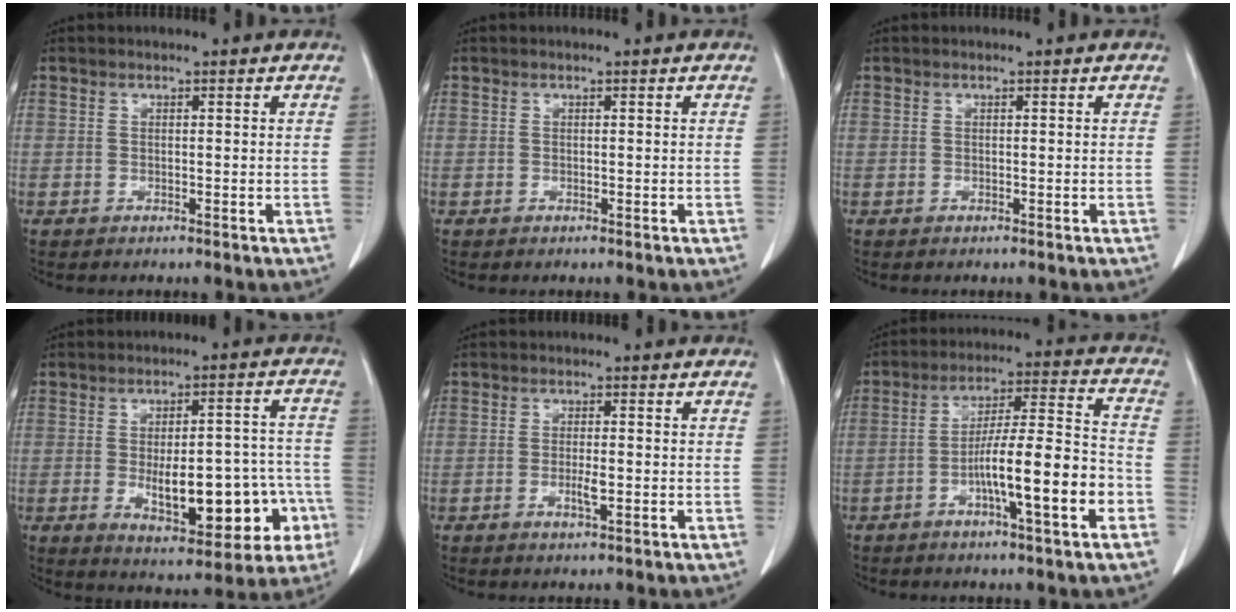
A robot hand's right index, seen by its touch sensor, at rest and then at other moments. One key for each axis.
{"total": 0.0}
{"total": 0.0}
{"total": 15.7, "fx": -4.5, "fy": 6.0, "fz": 13.8, "tx": -0.172, "ty": 0.026, "tz": -0.046}
{"total": 2.5, "fx": -0.8, "fy": 0.5, "fz": 2.4, "tx": -0.046, "ty": -0.001, "tz": -0.012}
{"total": 13.5, "fx": -4.9, "fy": 0.8, "fz": 12.6, "tx": -0.207, "ty": 0.009, "tz": -0.080}